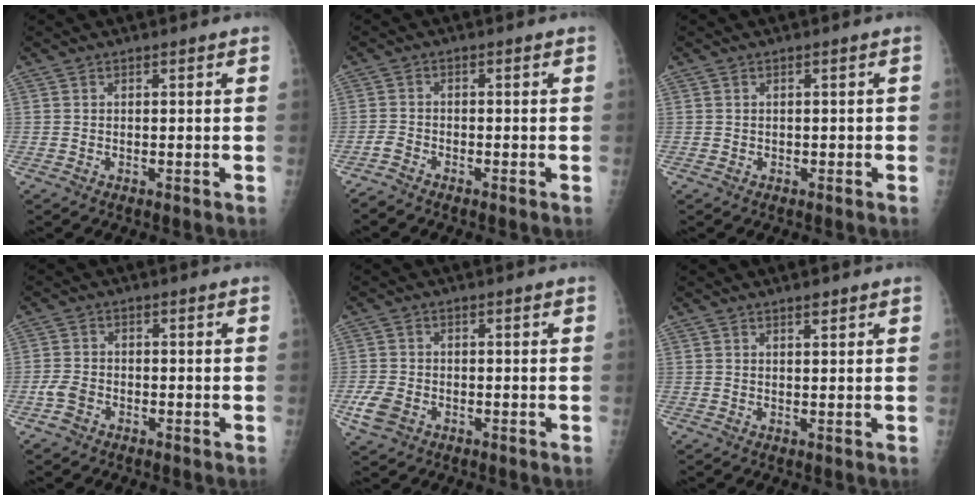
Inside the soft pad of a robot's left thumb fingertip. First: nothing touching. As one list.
[{"total": 1.8, "force": [-1.8, 0.3, 0.0], "torque": [-0.004, 0.001, -0.042]}, {"total": 0.6, "force": [-0.2, 0.6, 0.1], "torque": [0.002, 0.004, -0.002]}, {"total": 3.0, "force": [-1.7, 2.2, 1.3], "torque": [-0.024, 0.011, -0.034]}, {"total": 4.6, "force": [-1.9, 3.3, 2.5], "torque": [-0.057, 0.005, -0.031]}, {"total": 1.3, "force": [1.0, 0.3, 0.8], "torque": [-0.012, -0.006, 0.017]}]